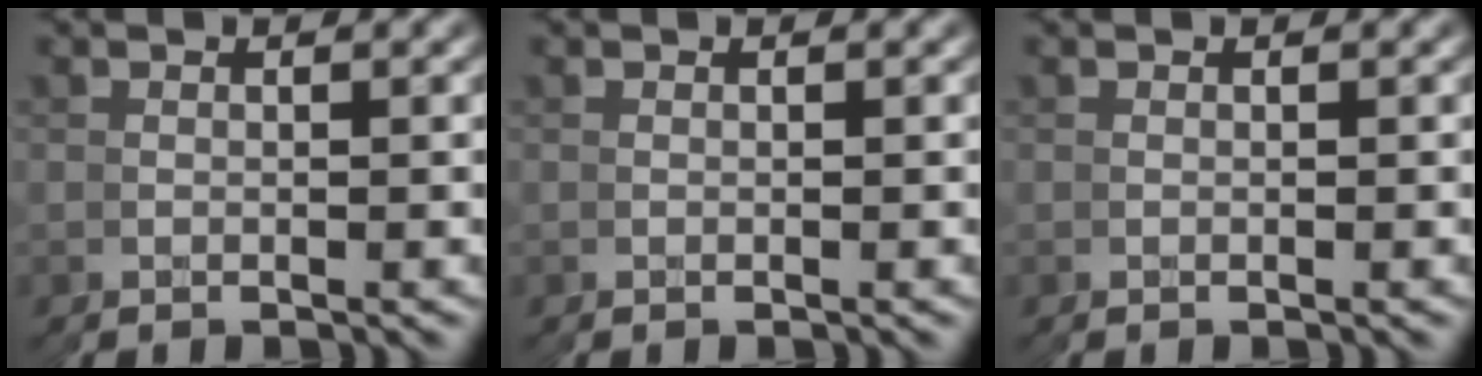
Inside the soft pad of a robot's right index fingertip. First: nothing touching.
{"total": 0.0}
{"total": 0.0}